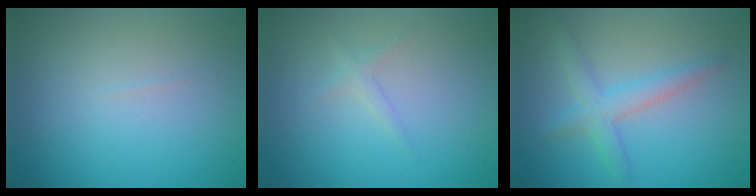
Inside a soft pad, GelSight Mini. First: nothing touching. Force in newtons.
{"total": 0.9, "press": 0.9, "slide": 0.0}
{"total": 2.9, "press": 2.9, "slide": 0.1}